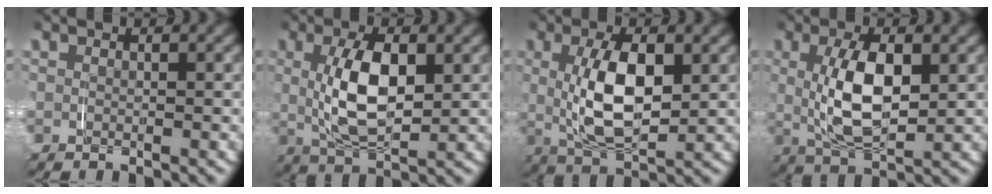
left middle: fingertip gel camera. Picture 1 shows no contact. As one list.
[{"total": 3.0, "force": [1.1, 0.1, 2.8], "torque": [-0.037, 0.005, 0.019]}, {"total": 3.5, "force": [1.1, 0.5, 3.3], "torque": [-0.046, 0.004, 0.020]}, {"total": 3.3, "force": [1.1, 0.2, 3.1], "torque": [-0.043, 0.003, 0.021]}]